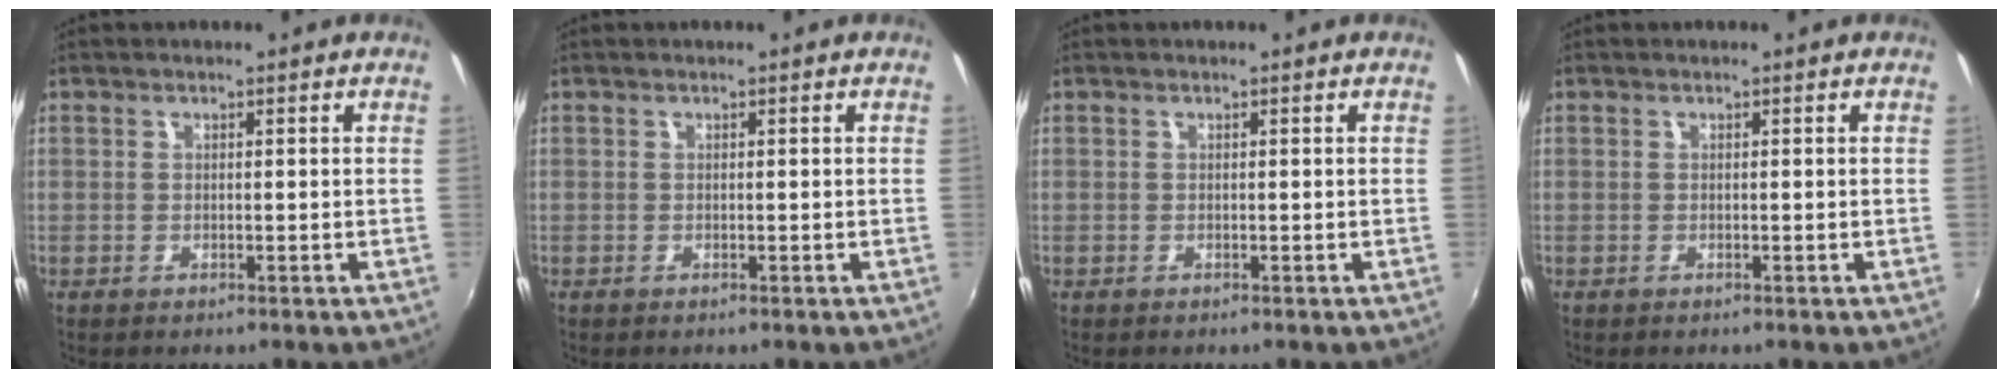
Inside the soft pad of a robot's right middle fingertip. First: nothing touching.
{"total": 0.0}
{"total": 0.0}
{"total": 0.0}